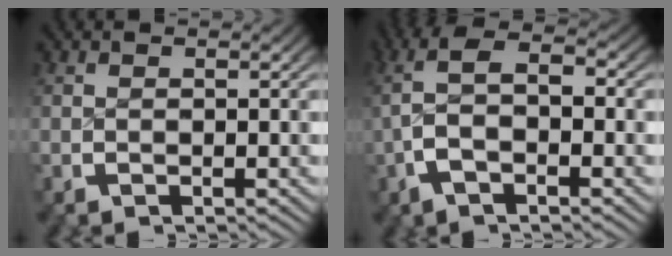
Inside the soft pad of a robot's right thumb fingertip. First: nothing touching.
{"total": 6.6, "force": [0.3, 3.3, 5.7], "torque": [-0.121, 0.002, 0.001]}